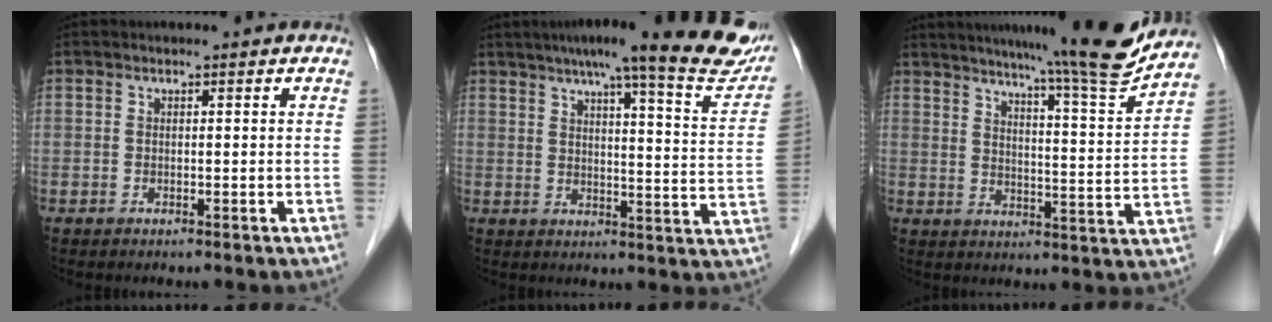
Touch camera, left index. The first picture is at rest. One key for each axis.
{"total": 22.2, "fx": 18.0, "fy": 1.7, "fz": 12.9, "tx": -0.169, "ty": -0.016, "tz": 0.214}
{"total": 15.7, "fx": 14.0, "fy": -1.6, "fz": 6.9, "tx": -0.106, "ty": -0.039, "tz": 0.185}